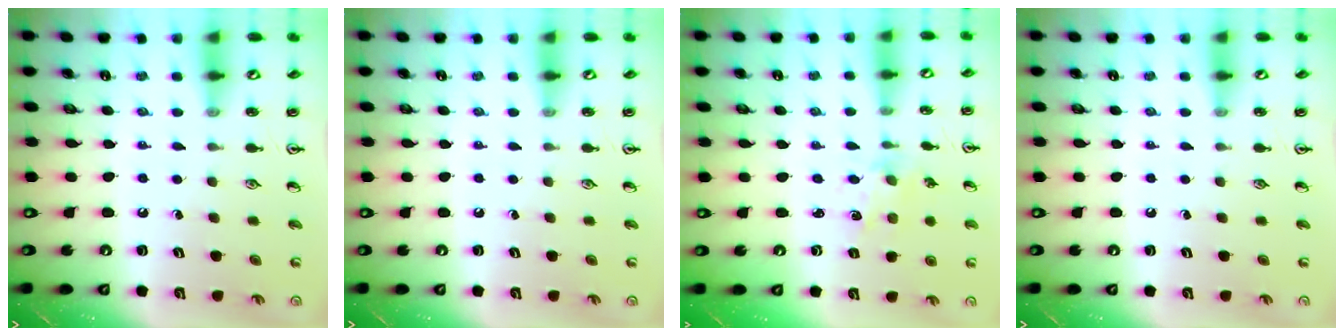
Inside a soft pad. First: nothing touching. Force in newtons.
{"total": 0.0}
{"total": 1.9, "press": 1.8, "slide": 0.5}
{"total": 0.0}